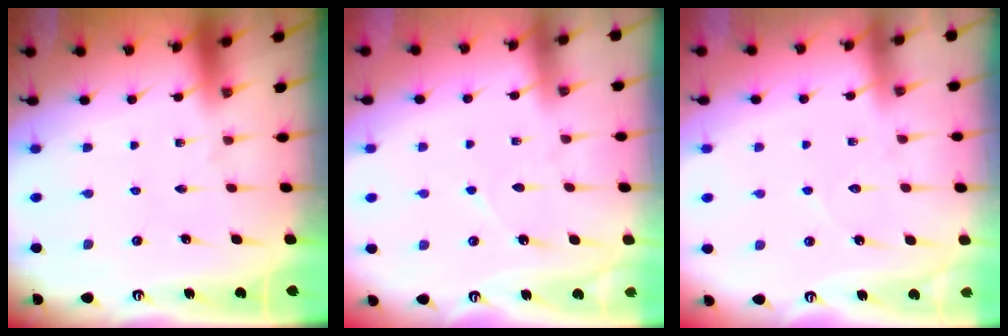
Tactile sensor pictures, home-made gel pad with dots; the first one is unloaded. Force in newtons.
{"total": 3.4, "press": 3.4, "slide": 0.3}
{"total": 6.5, "press": 6.5, "slide": 0.6}